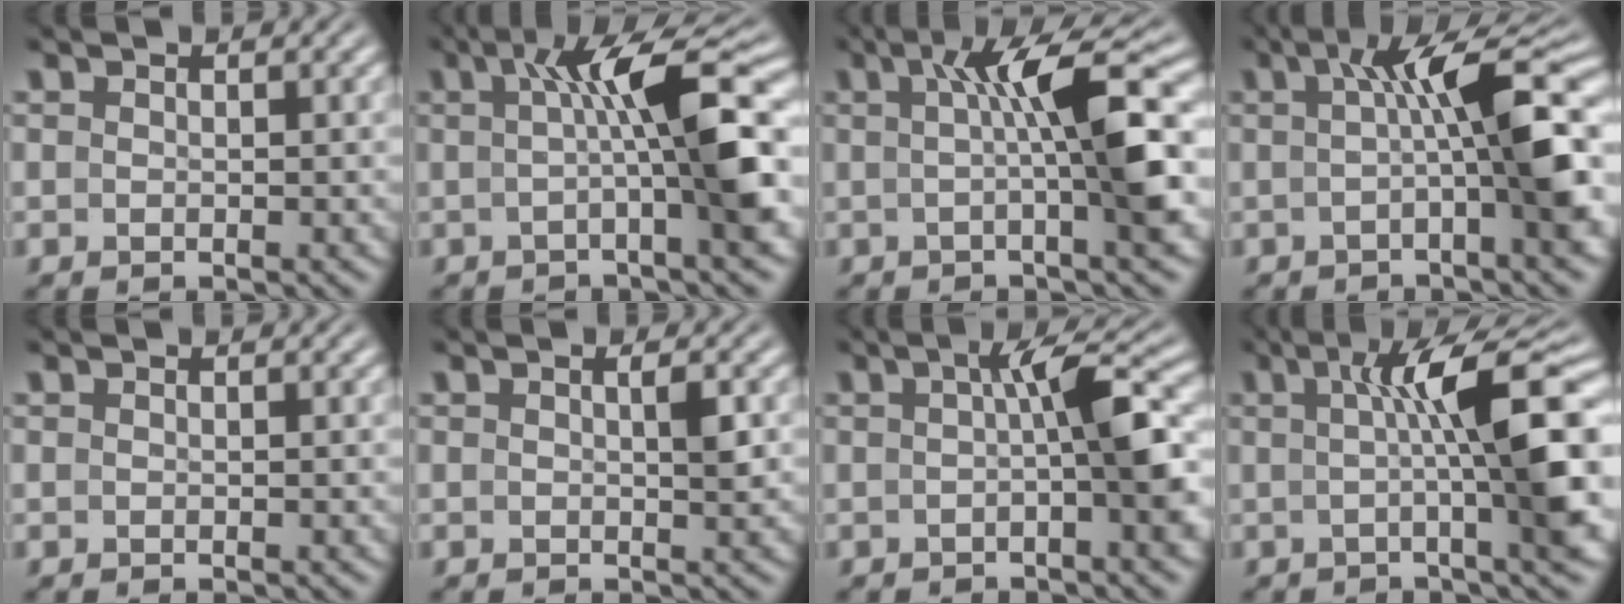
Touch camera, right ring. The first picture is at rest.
{"total": 7.8, "force": [0.0, 1.0, 7.7], "torque": [-0.126, 0.013, 0.000]}
{"total": 7.1, "force": [0.1, 0.6, 7.1], "torque": [-0.118, 0.012, 0.004]}
{"total": 7.6, "force": [-0.3, 1.1, 7.5], "torque": [-0.116, 0.009, -0.003]}
{"total": 0.0}
{"total": 1.2, "force": [0.1, -0.1, 1.2], "torque": [-0.018, -0.001, 0.001]}
{"total": 4.8, "force": [-0.4, 0.2, 4.8], "torque": [-0.072, 0.009, -0.005]}
{"total": 8.7, "force": [-0.2, 1.3, 8.6], "torque": [-0.130, 0.010, 0.001]}